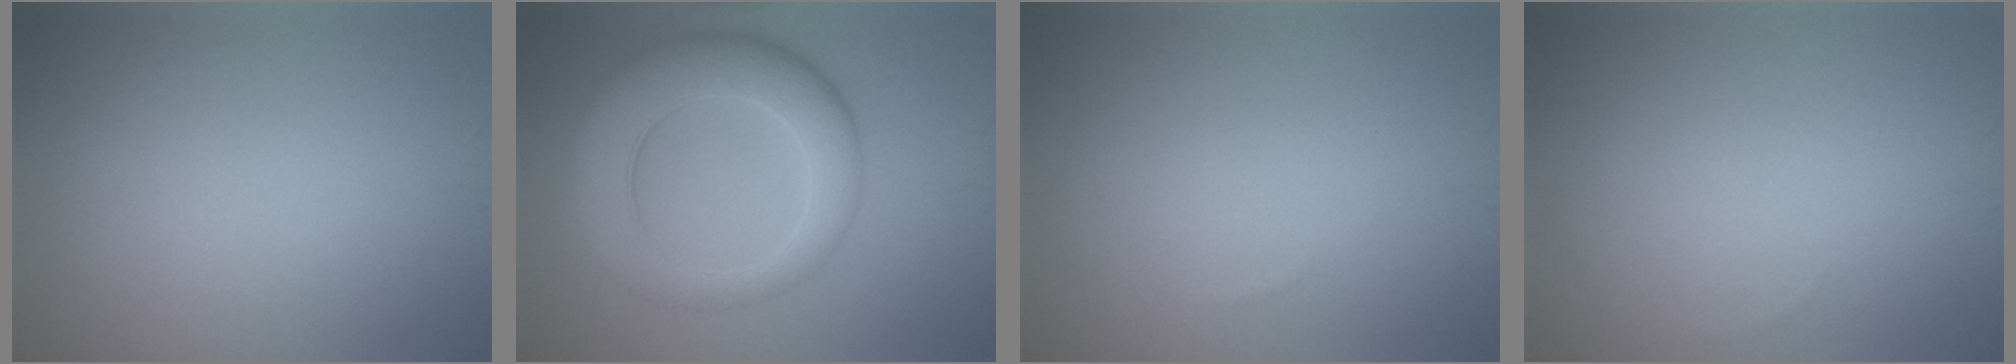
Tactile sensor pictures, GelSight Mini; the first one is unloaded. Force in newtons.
{"total": 7.9, "press": 7.8, "slide": 0.3}
{"total": 0.0}
{"total": 0.0}